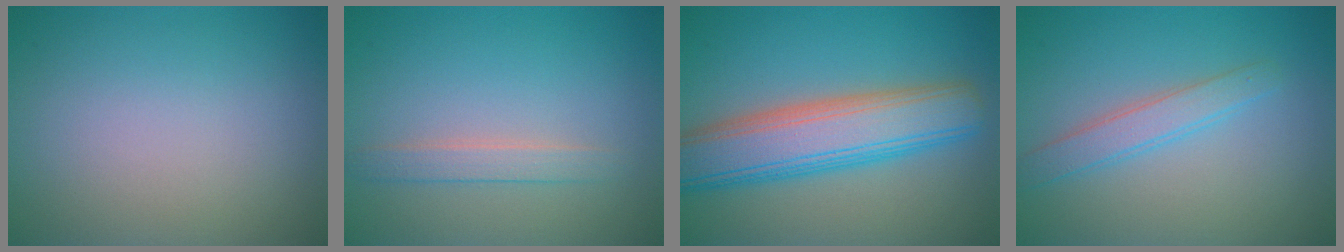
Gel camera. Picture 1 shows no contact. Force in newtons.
{"total": 1.8, "press": 1.8, "slide": 0.2}
{"total": 8.4, "press": 8.4, "slide": 0.3}
{"total": 2.4, "press": 2.4, "slide": 0.1}